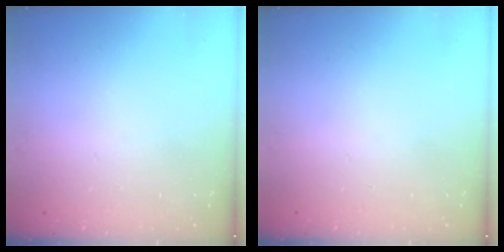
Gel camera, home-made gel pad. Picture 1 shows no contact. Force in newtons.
{"total": 0.0}